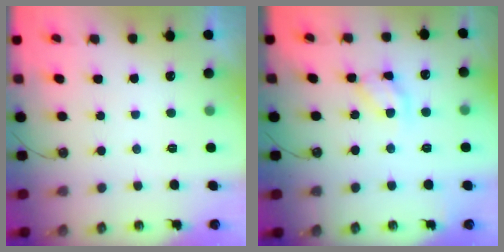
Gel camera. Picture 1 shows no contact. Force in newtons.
{"total": 11.9, "press": 11.8, "slide": 1.4}